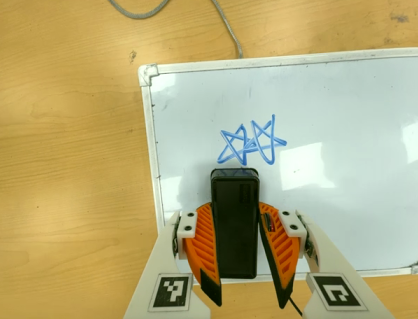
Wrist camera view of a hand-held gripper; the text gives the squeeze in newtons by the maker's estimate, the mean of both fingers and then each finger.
{"total": 7.6, "left": 6.1, "right": 9.1}